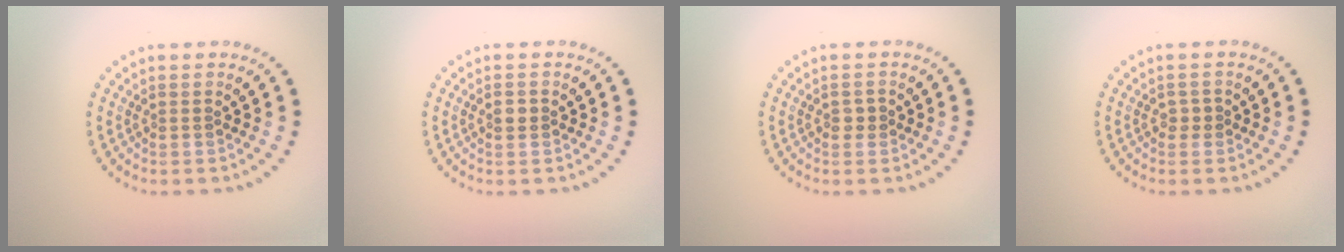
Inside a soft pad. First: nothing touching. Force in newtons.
{"total": 1.3, "press": 1.3, "slide": 0.3}
{"total": 1.0, "press": 1.0, "slide": 0.1}
{"total": 1.0, "press": 0.9, "slide": 0.3}